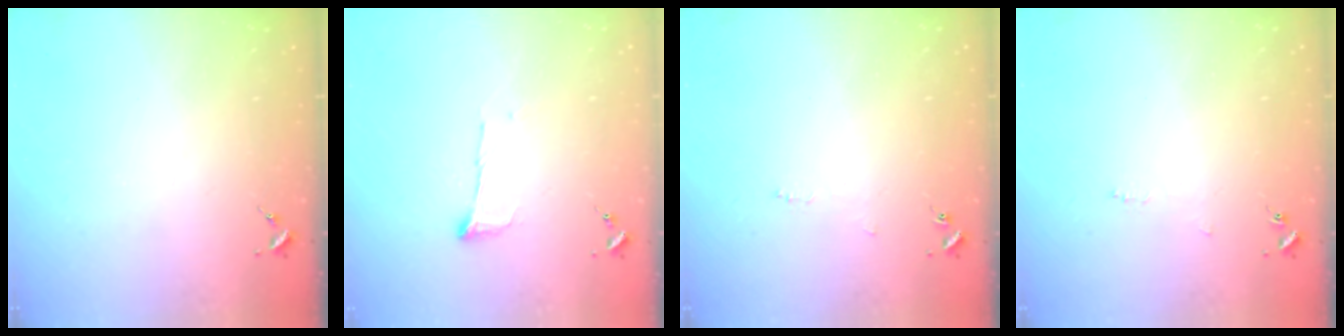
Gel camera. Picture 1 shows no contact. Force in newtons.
{"total": 6.3, "press": 6.3, "slide": 0.3}
{"total": 3.3, "press": 3.3, "slide": 0.3}
{"total": 3.3, "press": 3.3, "slide": 0.3}